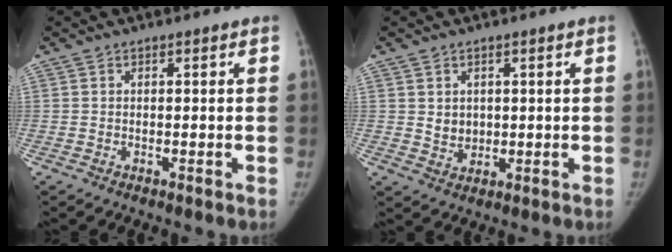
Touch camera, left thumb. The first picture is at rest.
{"total": 3.1, "force": [0.9, 2.6, 1.3], "torque": [-0.009, -0.011, 0.024]}